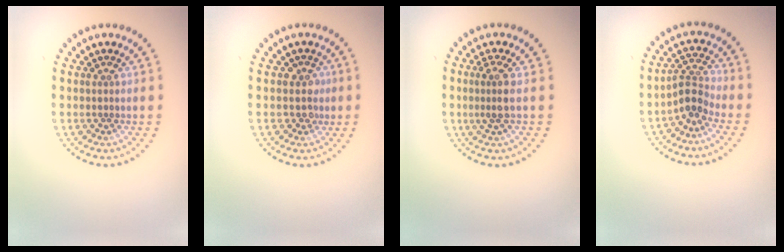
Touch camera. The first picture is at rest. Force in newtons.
{"total": 1.9, "press": 1.6, "slide": 1.0}
{"total": 2.1, "press": 1.7, "slide": 1.2}
{"total": 2.5, "press": 1.8, "slide": 1.8}